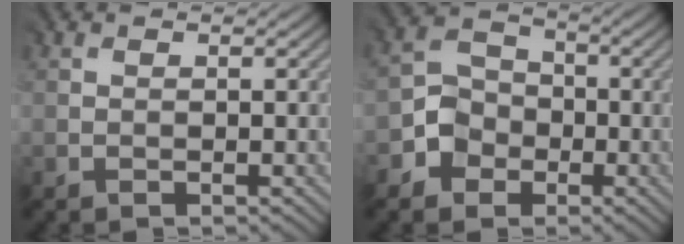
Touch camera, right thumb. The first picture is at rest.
{"total": 4.1, "force": [-2.3, 3.3, 0.4], "torque": [-0.005, 0.005, -0.054]}